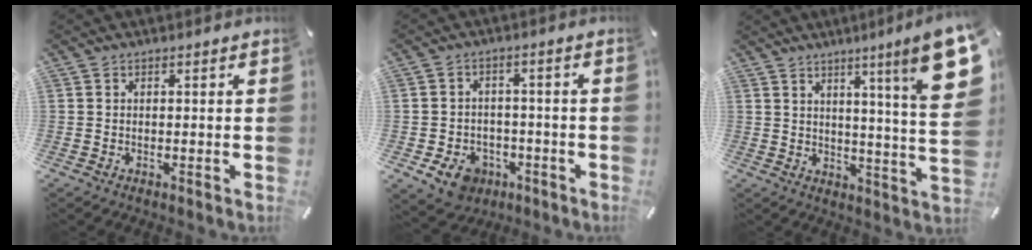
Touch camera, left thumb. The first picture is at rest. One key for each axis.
{"total": 7.8, "fx": -3.9, "fy": 5.9, "fz": 3.2, "tx": -0.065, "ty": 0.022, "tz": -0.073}
{"total": 15.4, "fx": 7.9, "fy": 0.3, "fz": 13.3, "tx": -0.201, "ty": -0.054, "tz": 0.111}